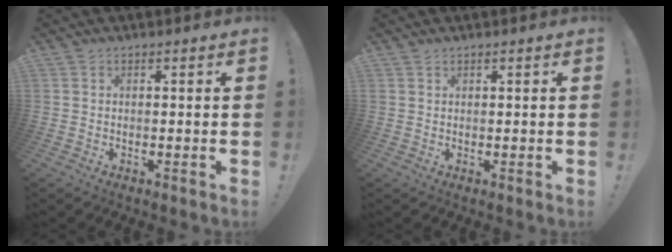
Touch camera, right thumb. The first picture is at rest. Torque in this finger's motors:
{"motor_torque": [-0.20, -0.34, 0.15, -0.09, 0.00]}